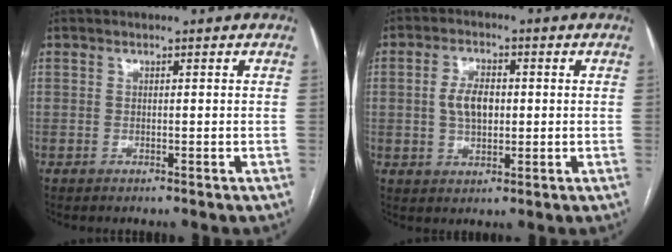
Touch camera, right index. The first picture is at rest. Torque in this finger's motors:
{"motor_torque": [0.27, 0.08, 0.14, 0.04]}